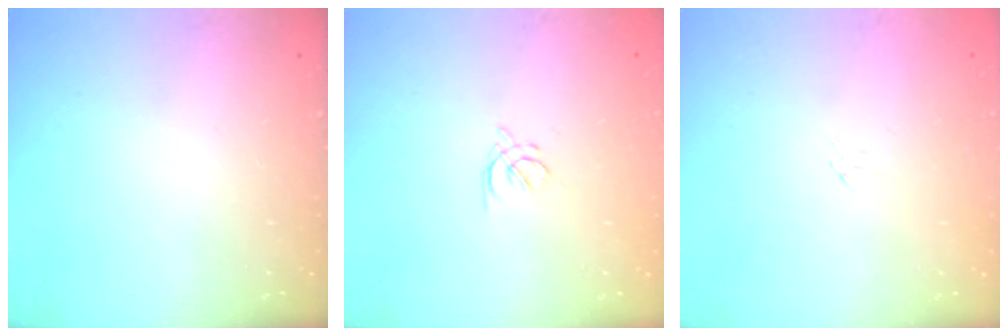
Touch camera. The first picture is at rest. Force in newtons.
{"total": 2.8, "press": 2.8, "slide": 0.7}
{"total": 0.0}